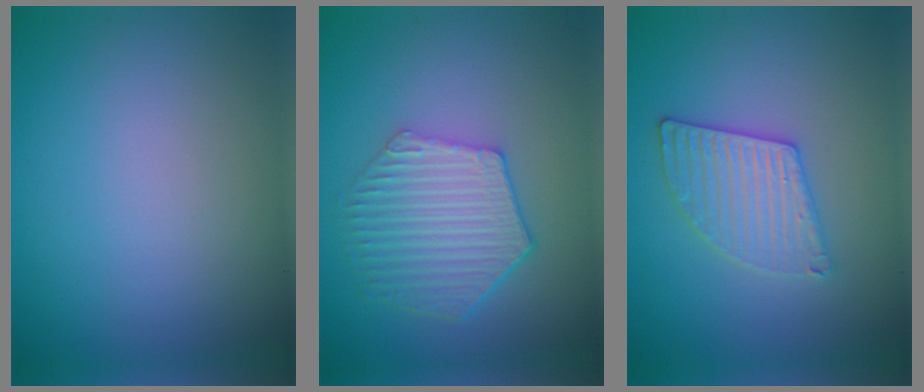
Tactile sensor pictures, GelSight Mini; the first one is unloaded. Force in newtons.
{"total": 6.0, "press": 4.4, "slide": 4.0}
{"total": 3.2, "press": 3.2, "slide": 0.3}